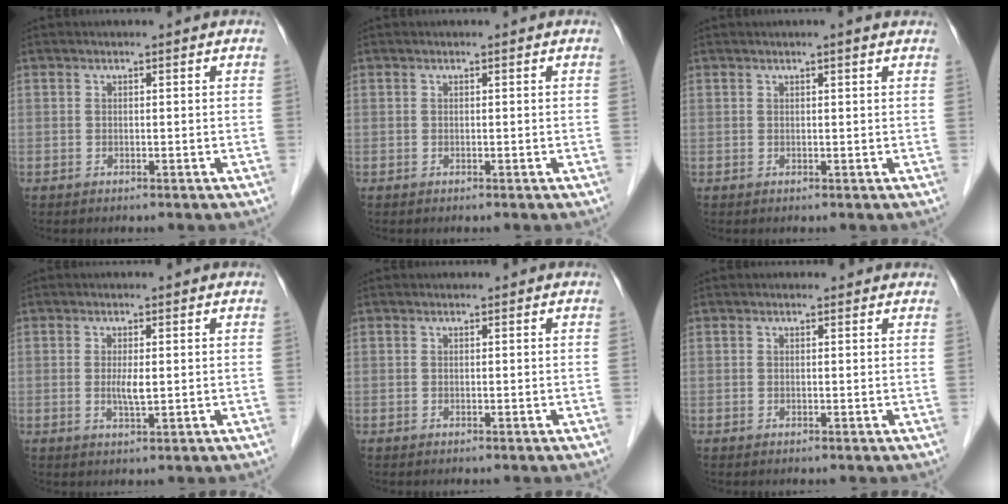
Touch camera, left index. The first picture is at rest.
{"total": 0.0}
{"total": 1.9, "force": [1.4, 0.0, 1.2], "torque": [-0.015, 0.014, 0.020]}
{"total": 2.5, "force": [0.0, 0.4, 2.5], "torque": [-0.052, -0.005, 0.004]}
{"total": 0.0}
{"total": 1.3, "force": [1.1, 0.5, 0.4], "torque": [-0.011, 0.005, 0.007]}